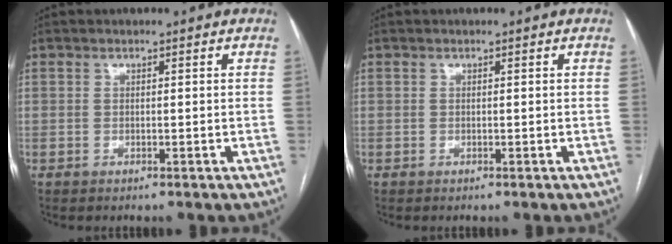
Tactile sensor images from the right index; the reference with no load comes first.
{"total": 0.0}